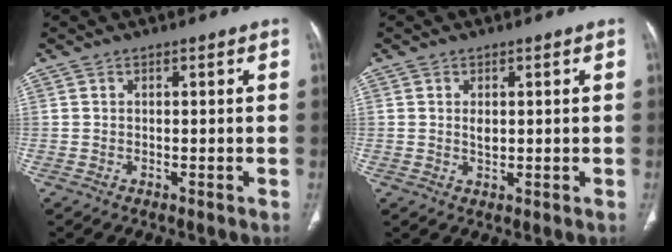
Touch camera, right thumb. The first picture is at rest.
{"total": 1.6, "force": [0.4, 0.9, 1.3], "torque": [-0.018, -0.010, 0.008]}